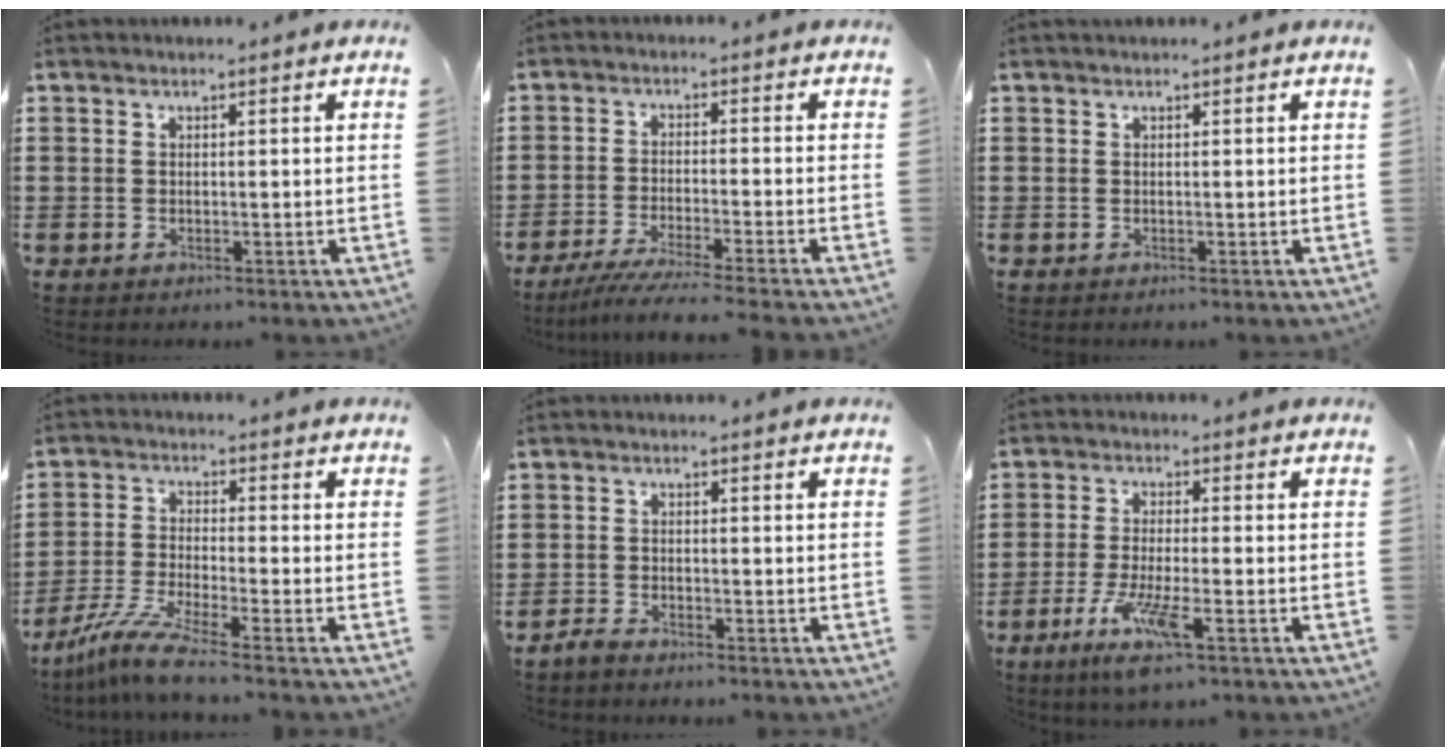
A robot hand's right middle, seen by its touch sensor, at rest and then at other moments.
{"total": 4.4, "force": [-3.8, -0.4, 2.1], "torque": [-0.048, -0.016, -0.078]}
{"total": 0.0}
{"total": 6.8, "force": [-5.6, 0.0, 3.9], "torque": [-0.094, -0.018, -0.112]}
{"total": 1.8, "force": [-1.7, 0.3, 0.6], "torque": [-0.020, 0.003, -0.037]}
{"total": 6.9, "force": [-3.7, 1.0, 5.8], "torque": [-0.123, -0.016, -0.070]}